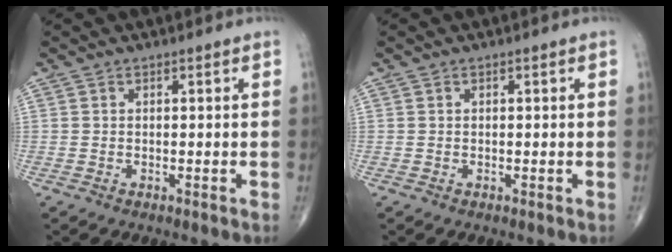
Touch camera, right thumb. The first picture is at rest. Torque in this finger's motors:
{"motor_torque": [-0.34, -0.02, -0.07, 0.12, -0.02]}